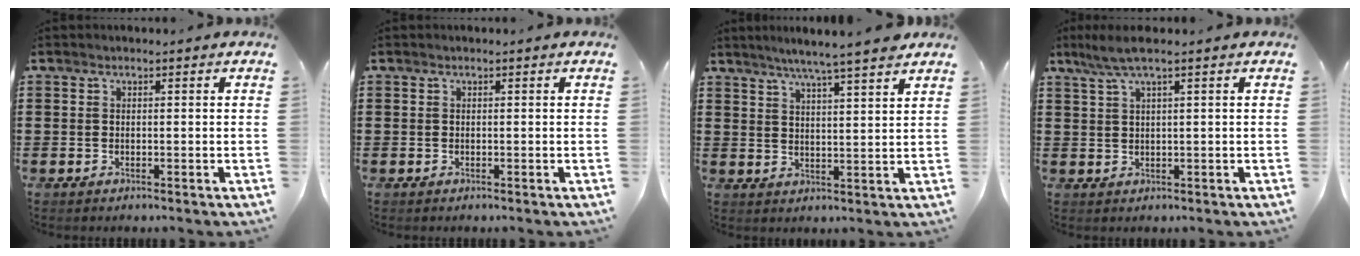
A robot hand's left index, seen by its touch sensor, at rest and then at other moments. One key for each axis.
{"total": 0.0}
{"total": 5.4, "fx": 4.7, "fy": -0.7, "fz": 2.6, "tx": -0.065, "ty": -0.020, "tz": 0.080}
{"total": 3.5, "fx": 1.7, "fy": 0.1, "fz": 3.0, "tx": -0.068, "ty": -0.001, "tz": 0.027}